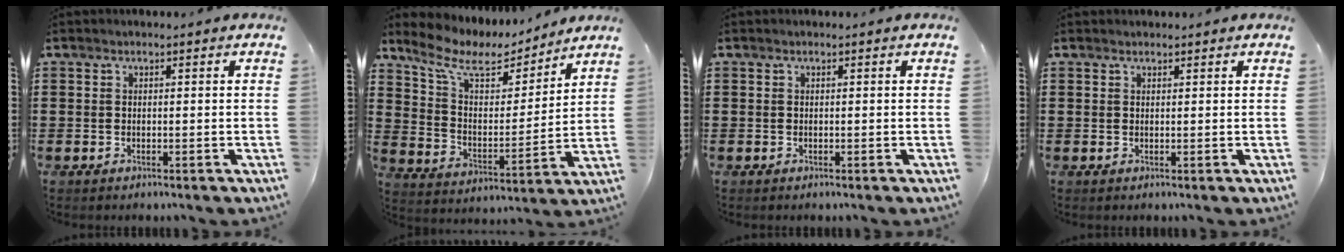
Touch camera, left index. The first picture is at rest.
{"total": 8.7, "force": [6.9, 3.2, 4.3], "torque": [-0.115, -0.030, 0.119]}
{"total": 0.0}
{"total": 0.5, "force": [0.5, 0.1, 0.0], "torque": [-0.002, 0.000, 0.011]}